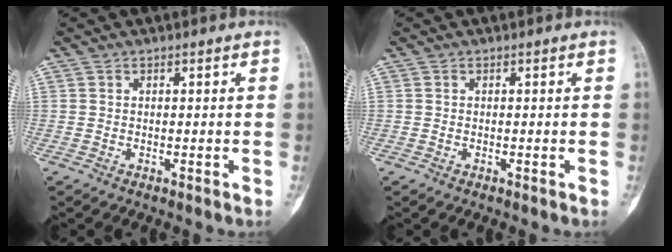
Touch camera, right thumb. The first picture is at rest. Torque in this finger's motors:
{"motor_torque": [-0.23, -0.02, -0.17, 0.05, -0.04]}